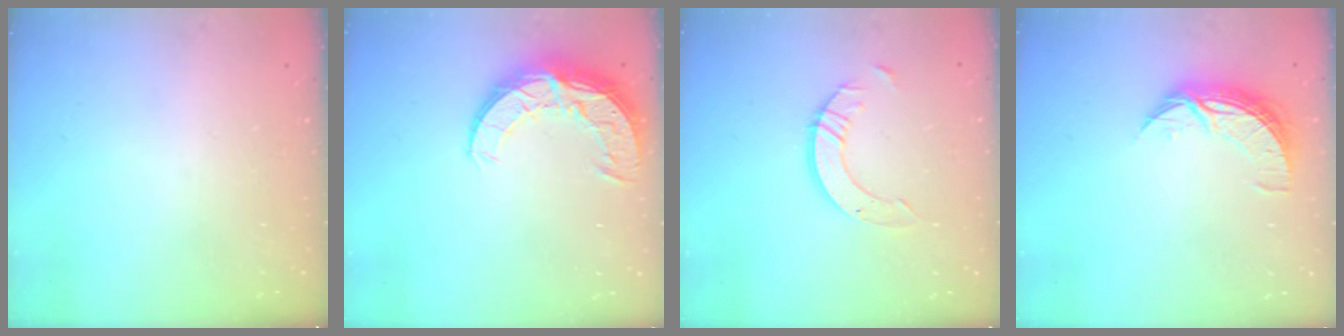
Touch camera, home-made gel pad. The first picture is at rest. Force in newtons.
{"total": 11.0, "press": 10.9, "slide": 0.8}
{"total": 8.1, "press": 8.1, "slide": 0.7}
{"total": 8.3, "press": 8.3, "slide": 0.5}